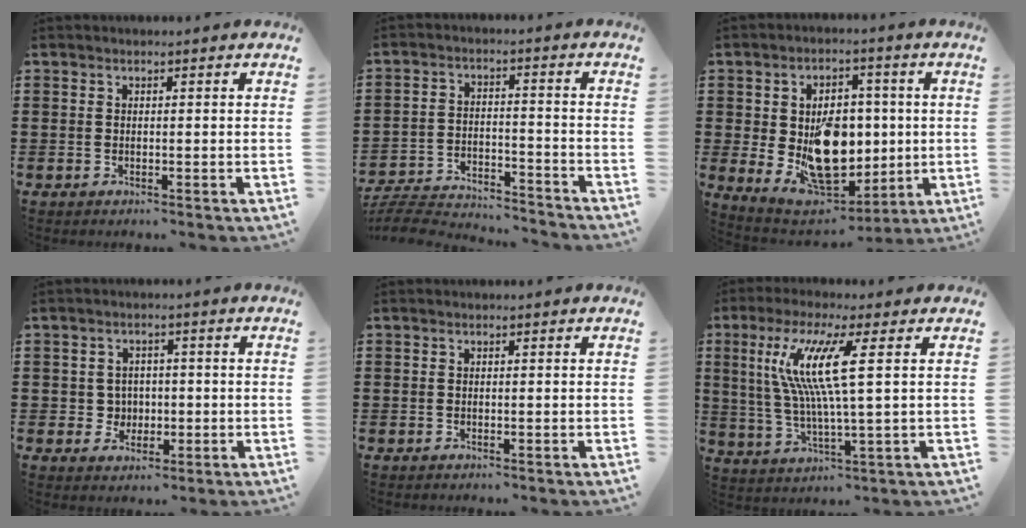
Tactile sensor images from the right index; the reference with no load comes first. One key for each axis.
{"total": 6.2, "fx": -6.1, "fy": 0.4, "fz": 1.2, "tx": -0.035, "ty": 0.000, "tz": -0.125}
{"total": 12.2, "fx": -0.4, "fy": 8.5, "fz": 8.7, "tx": -0.136, "ty": 0.004, "tz": 0.005}
{"total": 3.3, "fx": -0.2, "fy": 3.2, "fz": 0.9, "tx": -0.024, "ty": 0.005, "tz": -0.009}
{"total": 0.0}
{"total": 10.8, "fx": 2.9, "fy": 0.3, "fz": 10.4, "tx": -0.225, "ty": -0.009, "tz": 0.036}